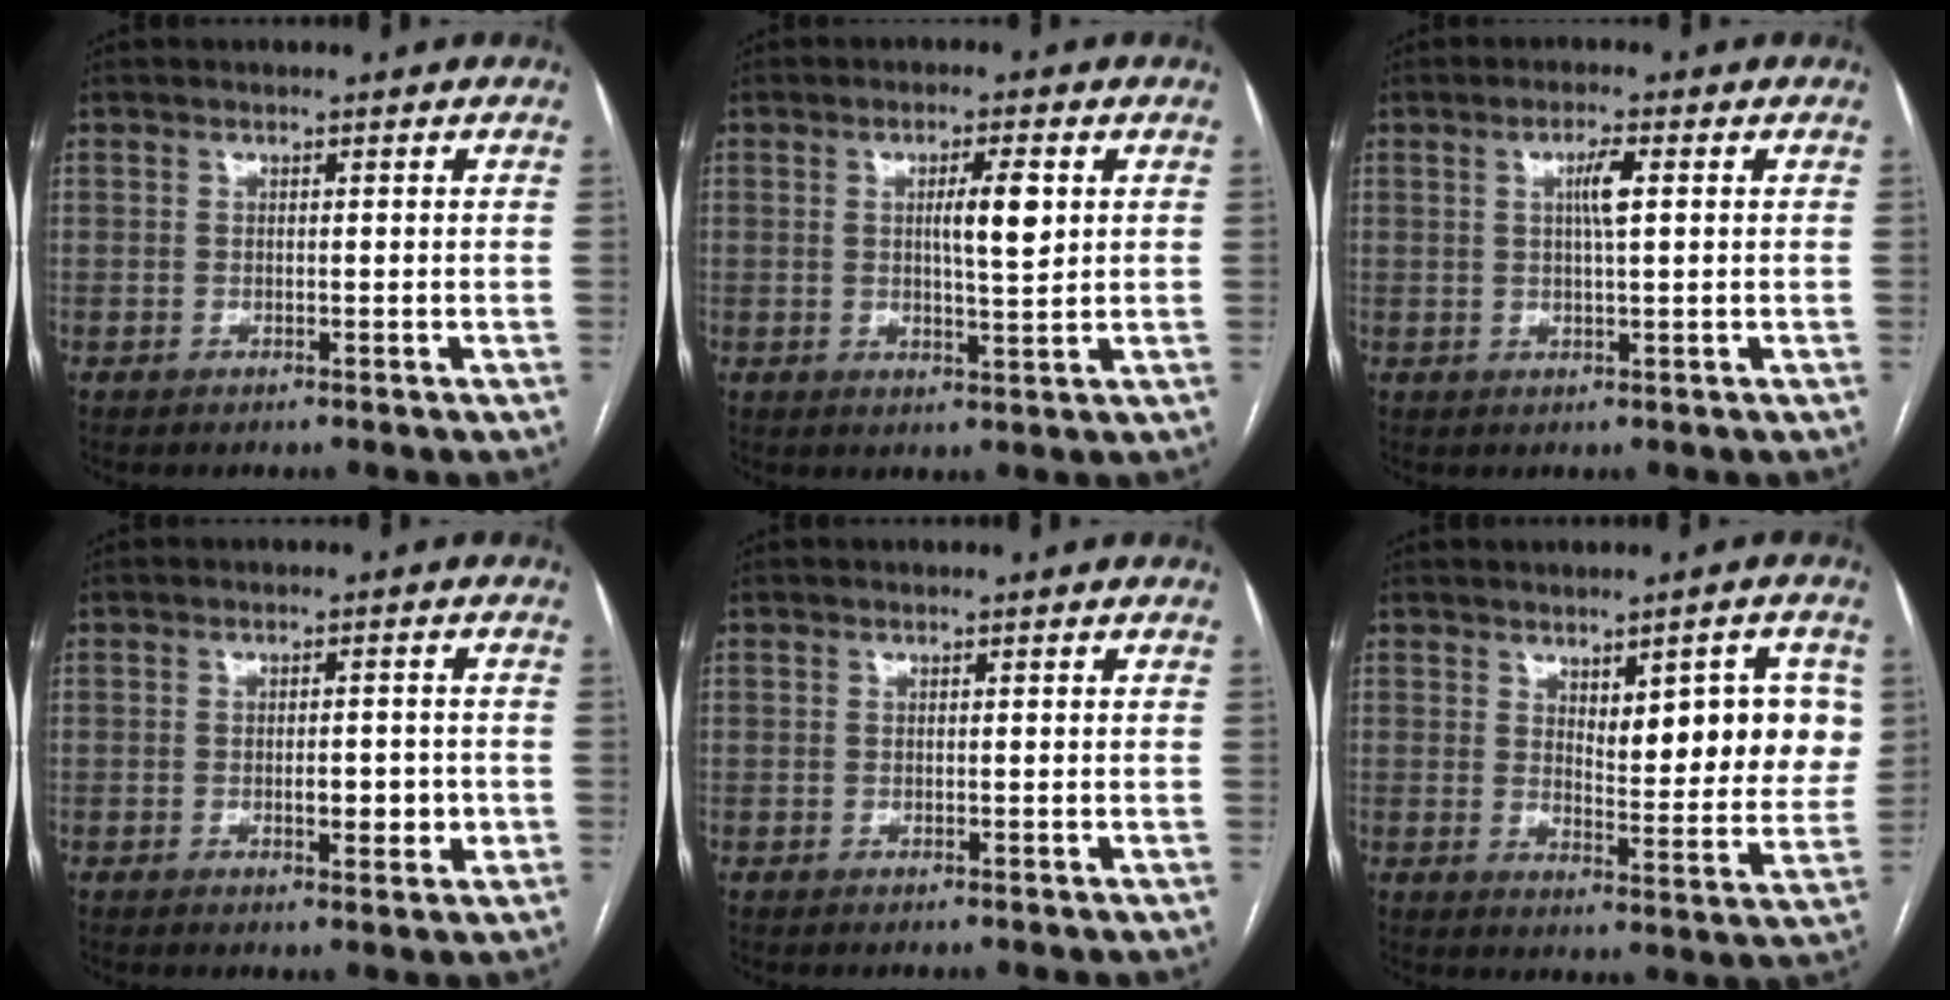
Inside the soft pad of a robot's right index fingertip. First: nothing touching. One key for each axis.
{"total": 5.0, "fx": 1.3, "fy": 0.6, "fz": 4.8, "tx": -0.083, "ty": 0.001, "tz": 0.024}
{"total": 3.3, "fx": 0.8, "fy": 0.1, "fz": 3.2, "tx": -0.059, "ty": 0.002, "tz": 0.014}
{"total": 3.8, "fx": -0.8, "fy": 1.4, "fz": 3.4, "tx": -0.053, "ty": 0.001, "tz": -0.005}
{"total": 0.0}
{"total": 11.3, "fx": 3.5, "fy": 3.3, "fz": 10.2, "tx": -0.124, "ty": 0.002, "tz": 0.053}